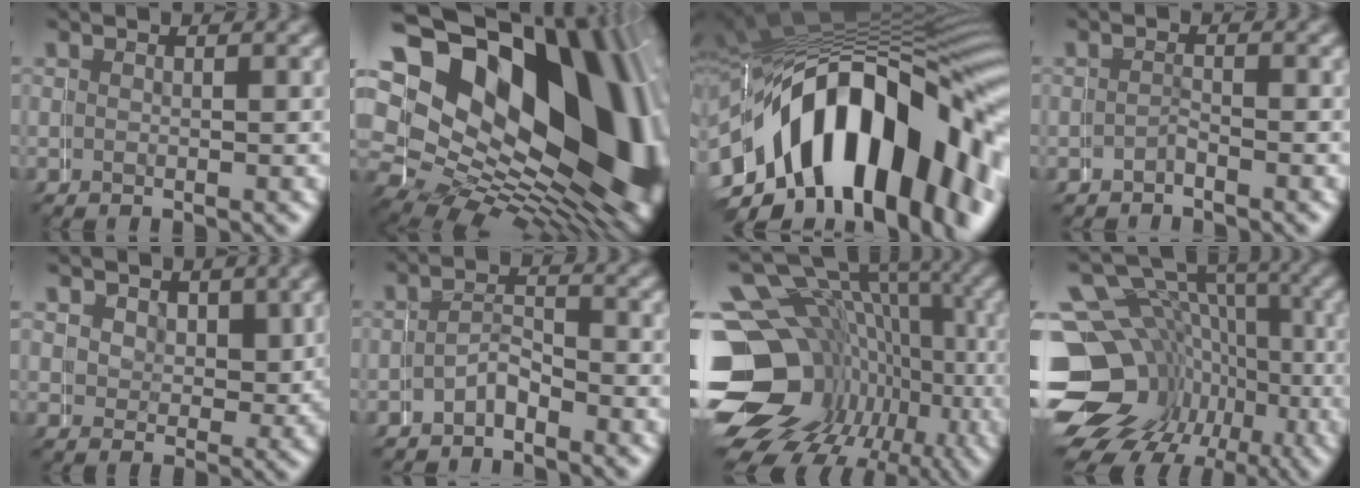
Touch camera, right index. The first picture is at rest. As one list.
[{"total": 33.1, "force": [-0.8, 22.9, 23.8], "torque": [-0.386, -0.060, 0.009]}, {"total": 23.1, "force": [-4.1, 14.3, 17.7], "torque": [-0.281, 0.001, -0.066]}, {"total": 1.1, "force": [-1.1, 0.2, -0.3], "torque": [0.005, 0.001, -0.023]}, {"total": 2.5, "force": [1.5, 1.9, 0.7], "torque": [-0.012, -0.006, 0.030]}, {"total": 1.9, "force": [-1.7, 1.0, 0.3], "torque": [0.001, 0.004, -0.036]}, {"total": 22.5, "force": [-3.3, 19.4, 10.8], "torque": [-0.212, -0.064, -0.052]}, {"total": 19.3, "force": [-3.7, 16.9, 8.6], "torque": [-0.172, -0.055, -0.061]}]